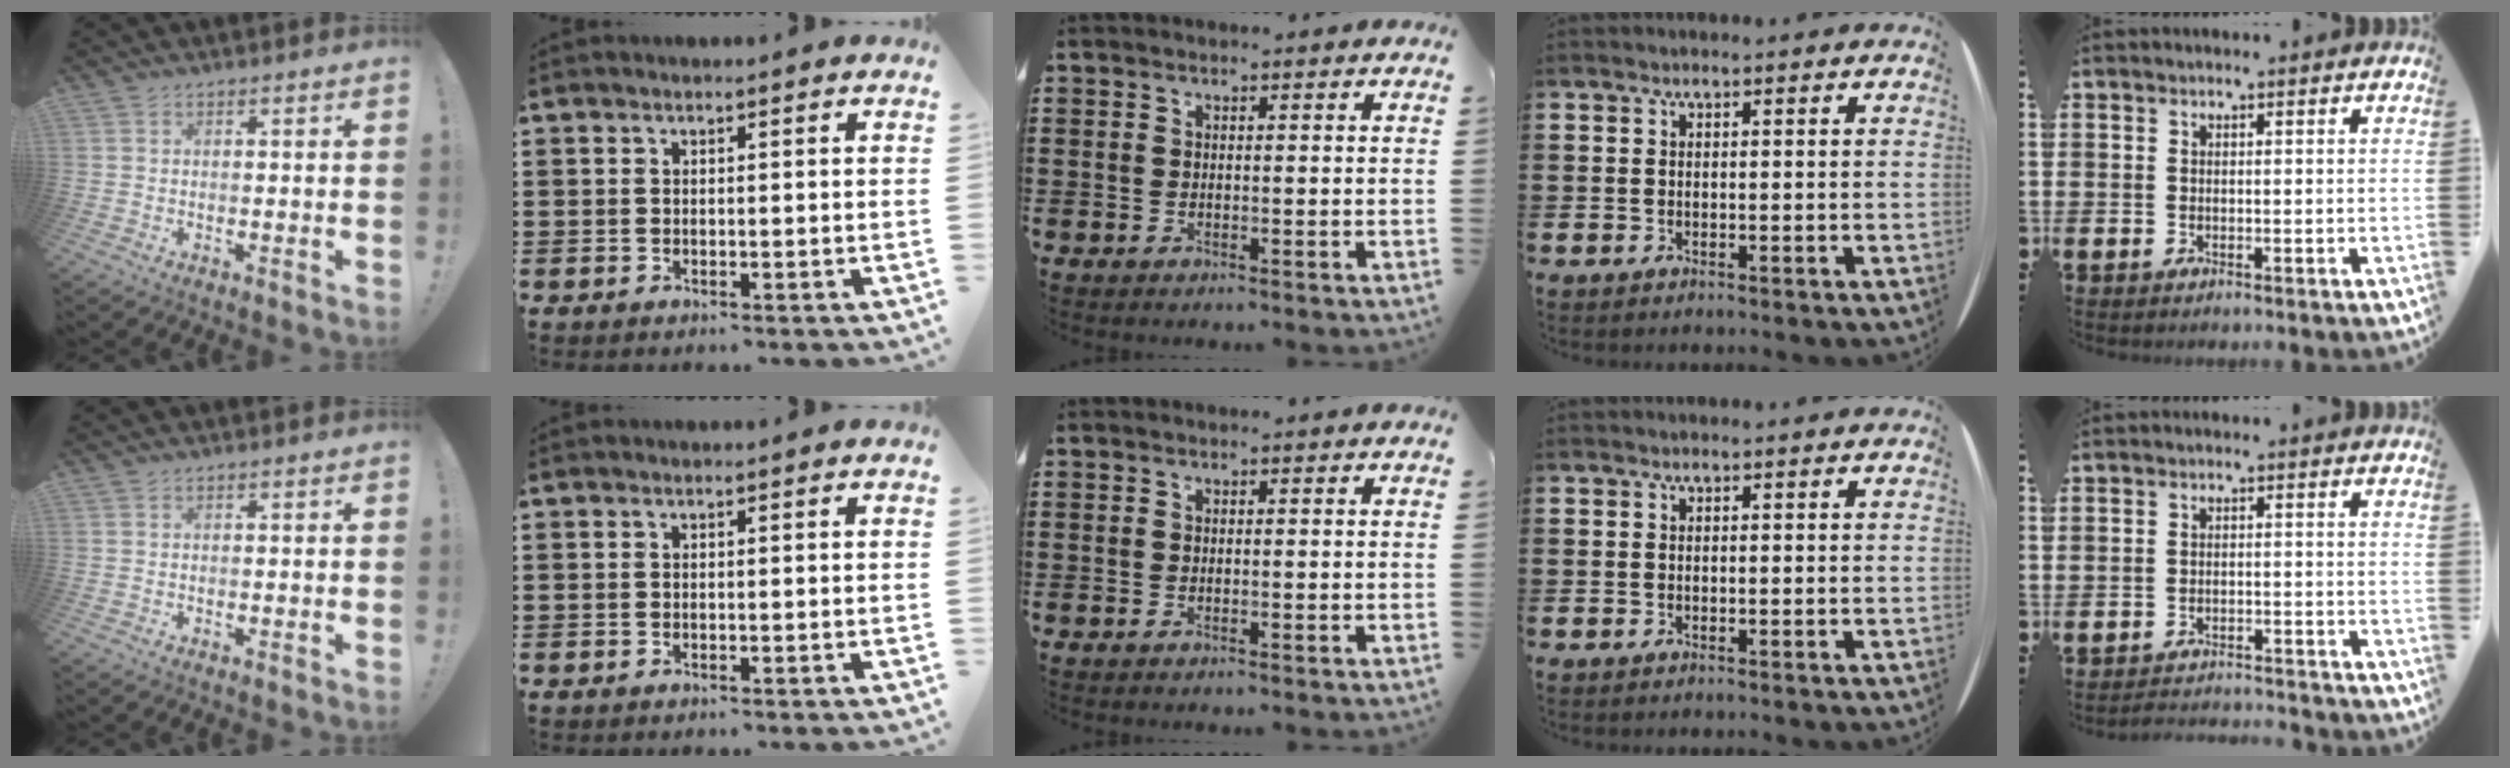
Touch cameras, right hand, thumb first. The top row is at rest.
{"little": {"total": 2.1, "force": [-2.1, -0.1, -0.1], "torque": [-0.003, 0.004, -0.045]}}